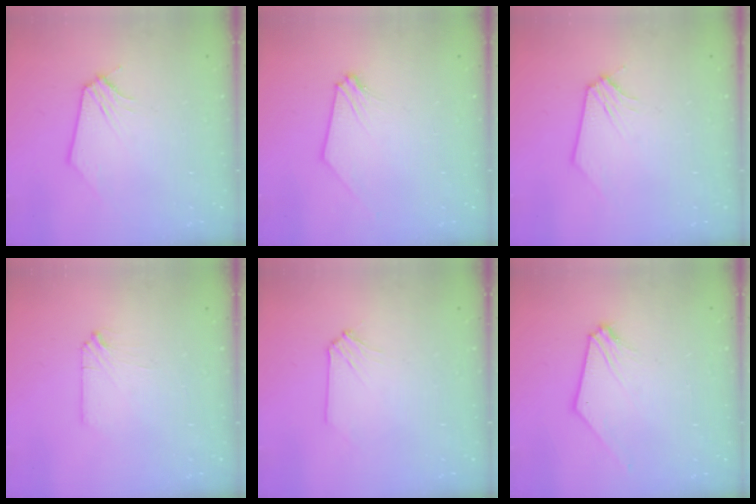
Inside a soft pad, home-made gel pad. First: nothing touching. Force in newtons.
{"total": 0.0}
{"total": 0.0}
{"total": 1.7, "press": 1.7, "slide": 0.4}
{"total": 0.0}
{"total": 2.1, "press": 2.1, "slide": 0.6}